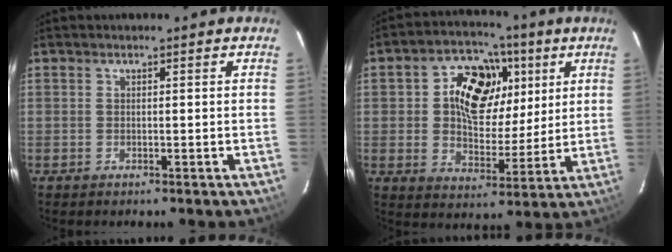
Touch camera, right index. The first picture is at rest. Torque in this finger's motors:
{"motor_torque": [1.17, 0.70, 0.56, 0.14]}